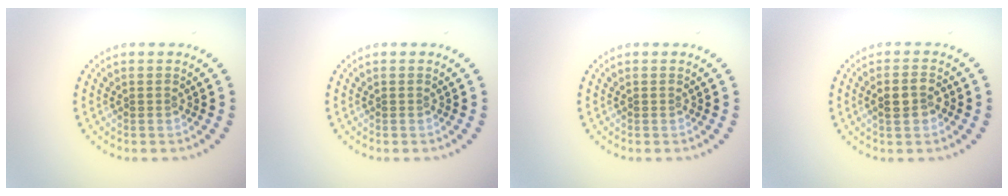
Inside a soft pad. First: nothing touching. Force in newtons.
{"total": 0.0}
{"total": 0.0}
{"total": 2.5, "press": 2.5, "slide": 0.4}